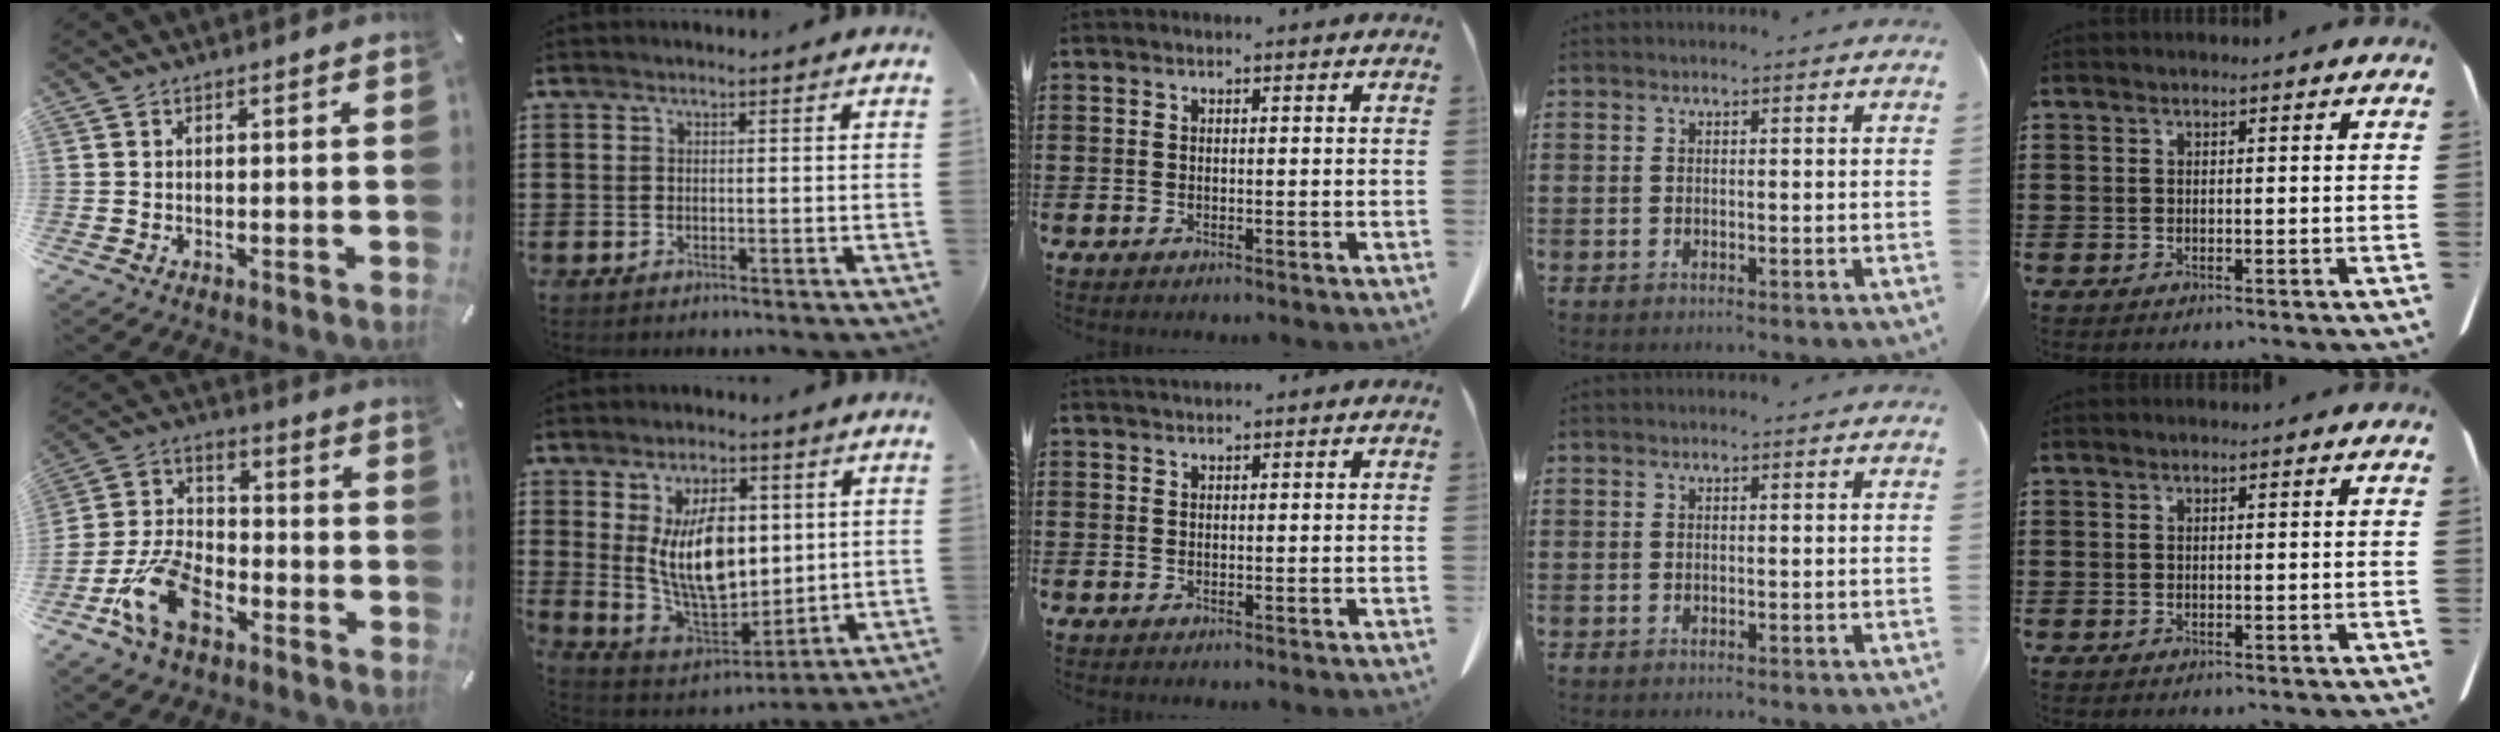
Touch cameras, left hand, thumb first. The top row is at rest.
{"thumb": {"total": 14.4, "force": [-7.5, 8.9, 8.5], "torque": [-0.189, 0.038, -0.138]}, "index": {"total": 11.9, "force": [2.7, 6.9, 9.4], "torque": [-0.180, 0.001, 0.048]}, "middle": {"total": 0.8, "force": [0.8, 0.1, 0.3], "torque": [-0.007, -0.001, 0.015]}}